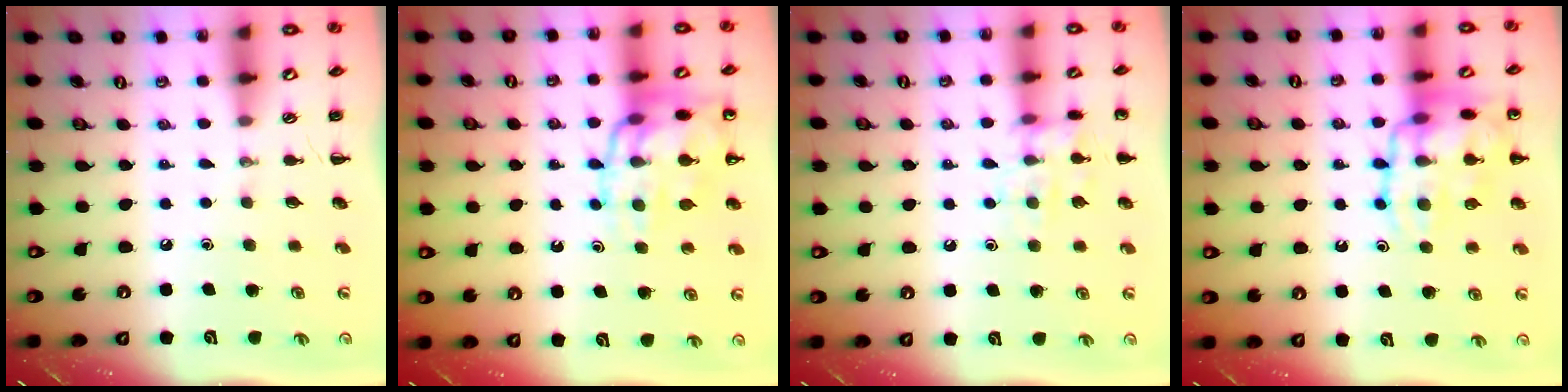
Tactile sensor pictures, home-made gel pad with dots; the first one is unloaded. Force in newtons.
{"total": 16.1, "press": 16.0, "slide": 2.0}
{"total": 10.3, "press": 10.3, "slide": 1.2}
{"total": 17.2, "press": 17.1, "slide": 1.5}